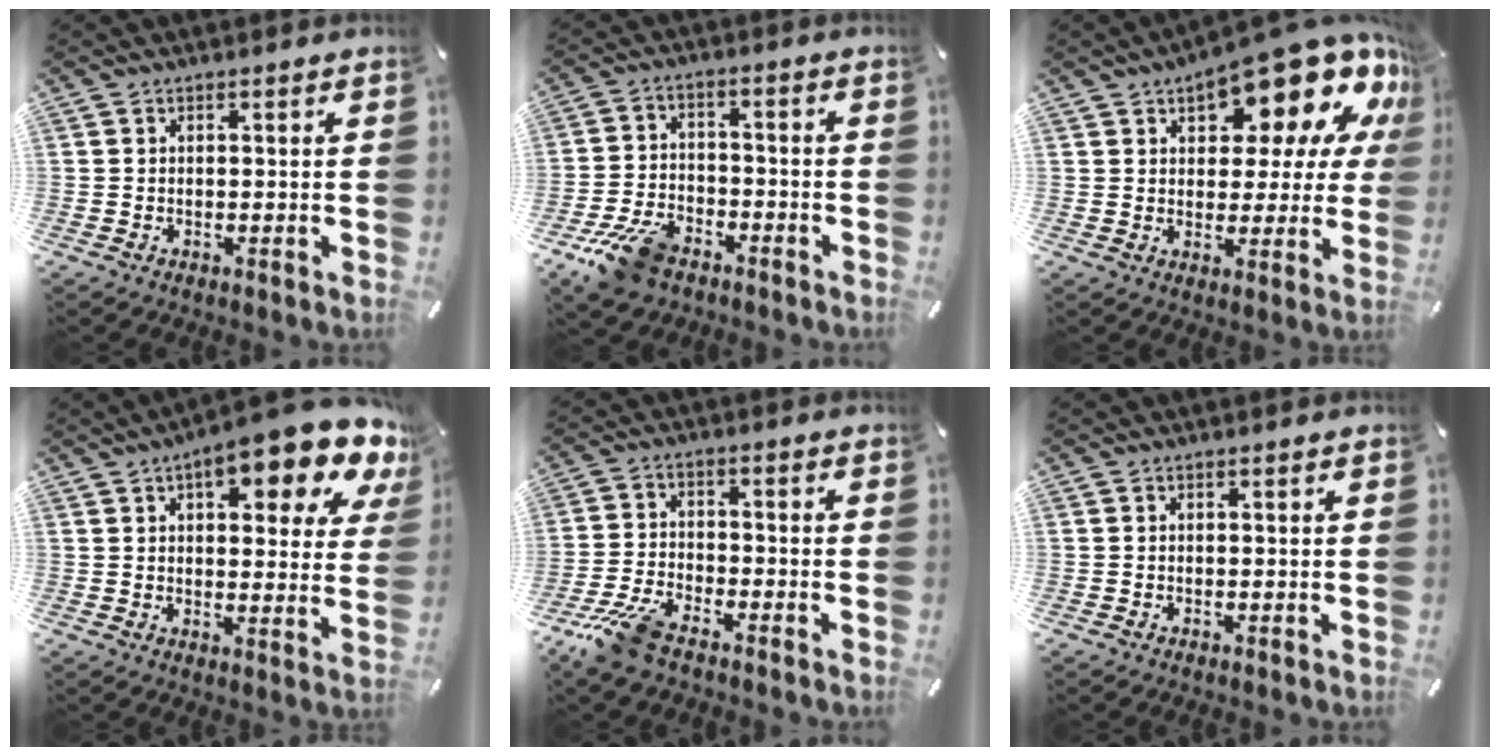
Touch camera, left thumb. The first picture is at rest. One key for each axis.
{"total": 10.2, "fx": -6.9, "fy": 5.6, "fz": 5.1, "tx": -0.099, "ty": 0.037, "tz": -0.127}
{"total": 18.0, "fx": 12.5, "fy": 7.4, "fz": 10.6, "tx": -0.142, "ty": -0.102, "tz": 0.208}
{"total": 14.4, "fx": 9.2, "fy": 5.2, "fz": 9.8, "tx": -0.130, "ty": -0.053, "tz": 0.147}
{"total": 8.1, "fx": -6.5, "fy": 2.5, "fz": 4.2, "tx": -0.103, "ty": 0.013, "tz": -0.128}
{"total": 0.0}